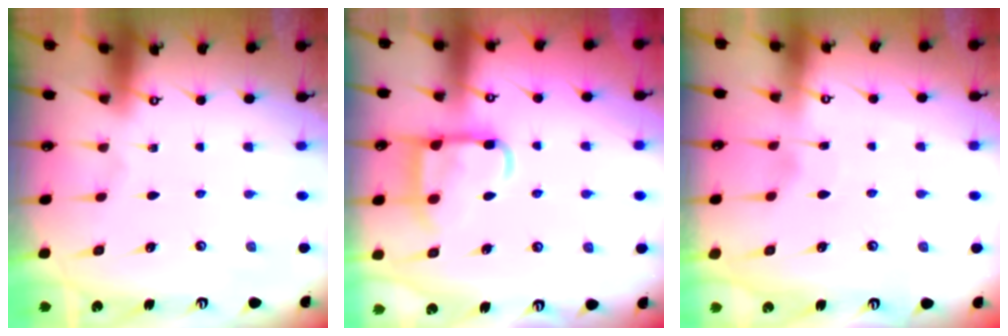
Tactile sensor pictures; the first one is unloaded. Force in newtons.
{"total": 12.4, "press": 12.3, "slide": 1.4}
{"total": 2.4, "press": 2.4, "slide": 0.4}